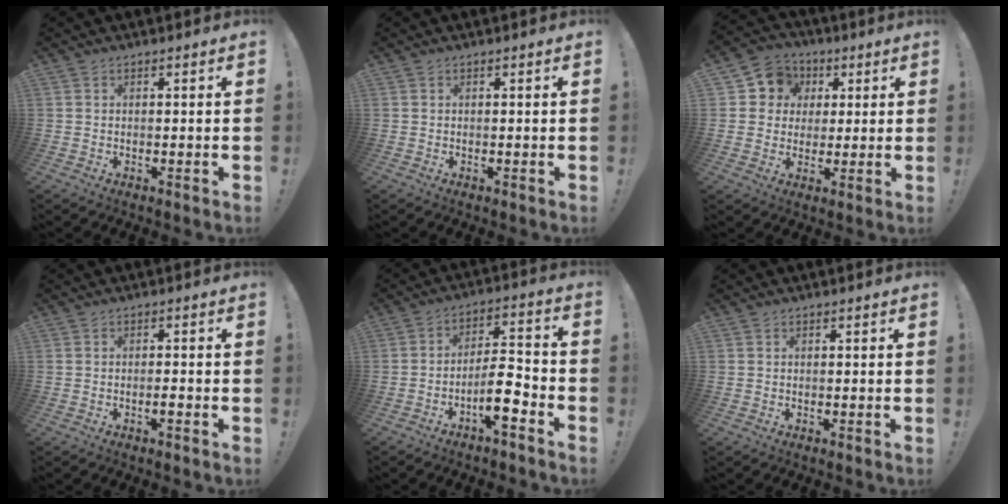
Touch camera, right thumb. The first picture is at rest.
{"total": 0.0}
{"total": 8.8, "force": [1.6, 8.3, 2.2], "torque": [-0.032, 0.002, 0.038]}
{"total": 1.6, "force": [-1.1, 0.2, 1.2], "torque": [-0.026, 0.004, -0.017]}
{"total": 10.7, "force": [-5.3, 3.1, 8.7], "torque": [-0.148, 0.023, -0.093]}
{"total": 0.0}